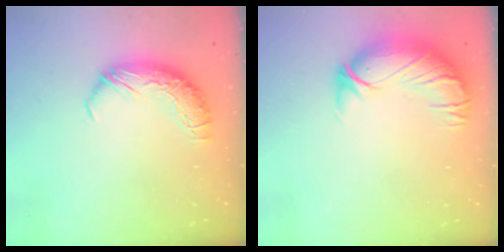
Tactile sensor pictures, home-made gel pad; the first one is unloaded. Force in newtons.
{"total": 2.9, "press": 0.4, "slide": 2.9}